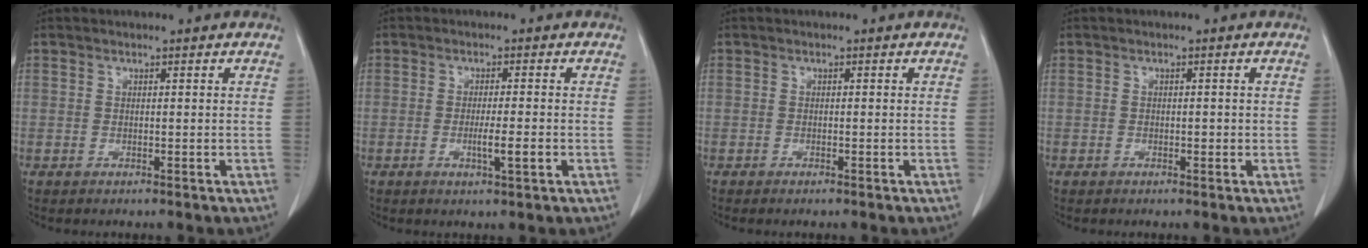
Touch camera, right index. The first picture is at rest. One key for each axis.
{"total": 3.5, "fx": -1.0, "fy": 0.1, "fz": 3.3, "tx": -0.057, "ty": -0.004, "tz": -0.015}
{"total": 0.7, "fx": -0.6, "fy": 0.1, "fz": 0.4, "tx": -0.012, "ty": -0.002, "tz": -0.009}
{"total": 0.8, "fx": -0.2, "fy": 0.5, "fz": 0.6, "tx": -0.009, "ty": 0.001, "tz": -0.004}